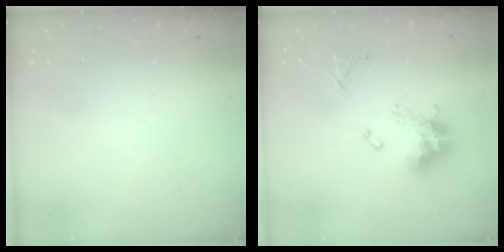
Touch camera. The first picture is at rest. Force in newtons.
{"total": 13.8, "press": 13.7, "slide": 1.4}